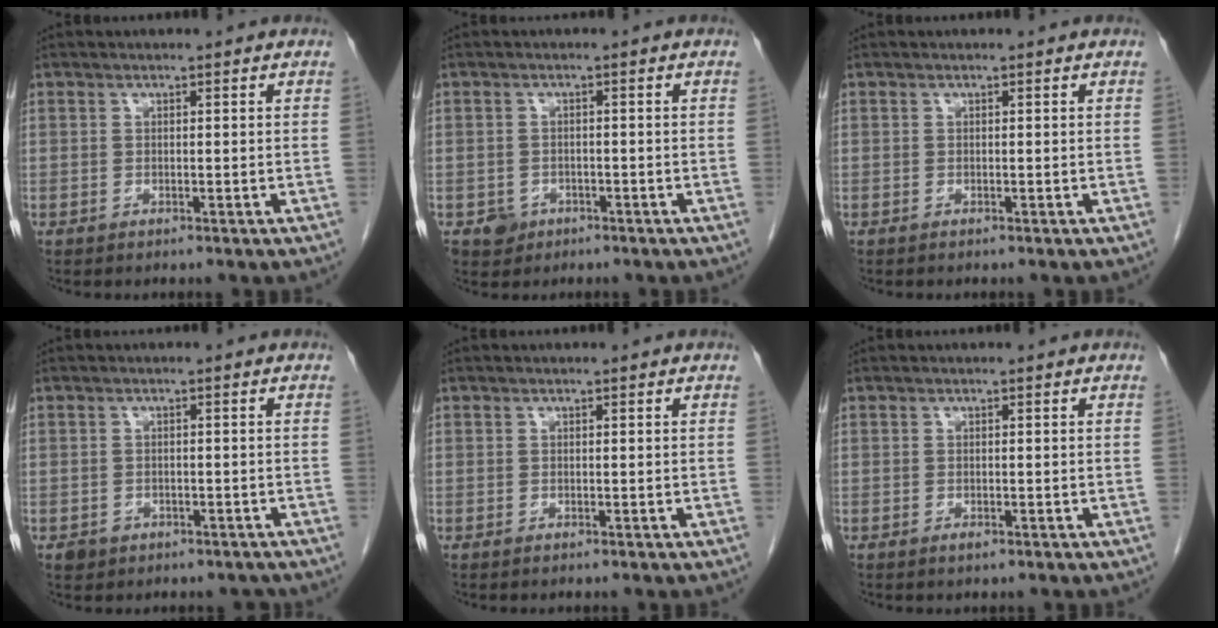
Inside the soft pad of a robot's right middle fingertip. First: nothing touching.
{"total": 2.4, "force": [-1.2, 2.0, 0.4], "torque": [-0.004, 0.008, -0.015]}
{"total": 0.0}
{"total": 3.0, "force": [-2.0, 2.3, 0.3], "torque": [0.000, 0.008, -0.026]}
{"total": 0.0}
{"total": 0.6, "force": [-0.4, 0.2, 0.4], "torque": [-0.009, 0.000, -0.004]}